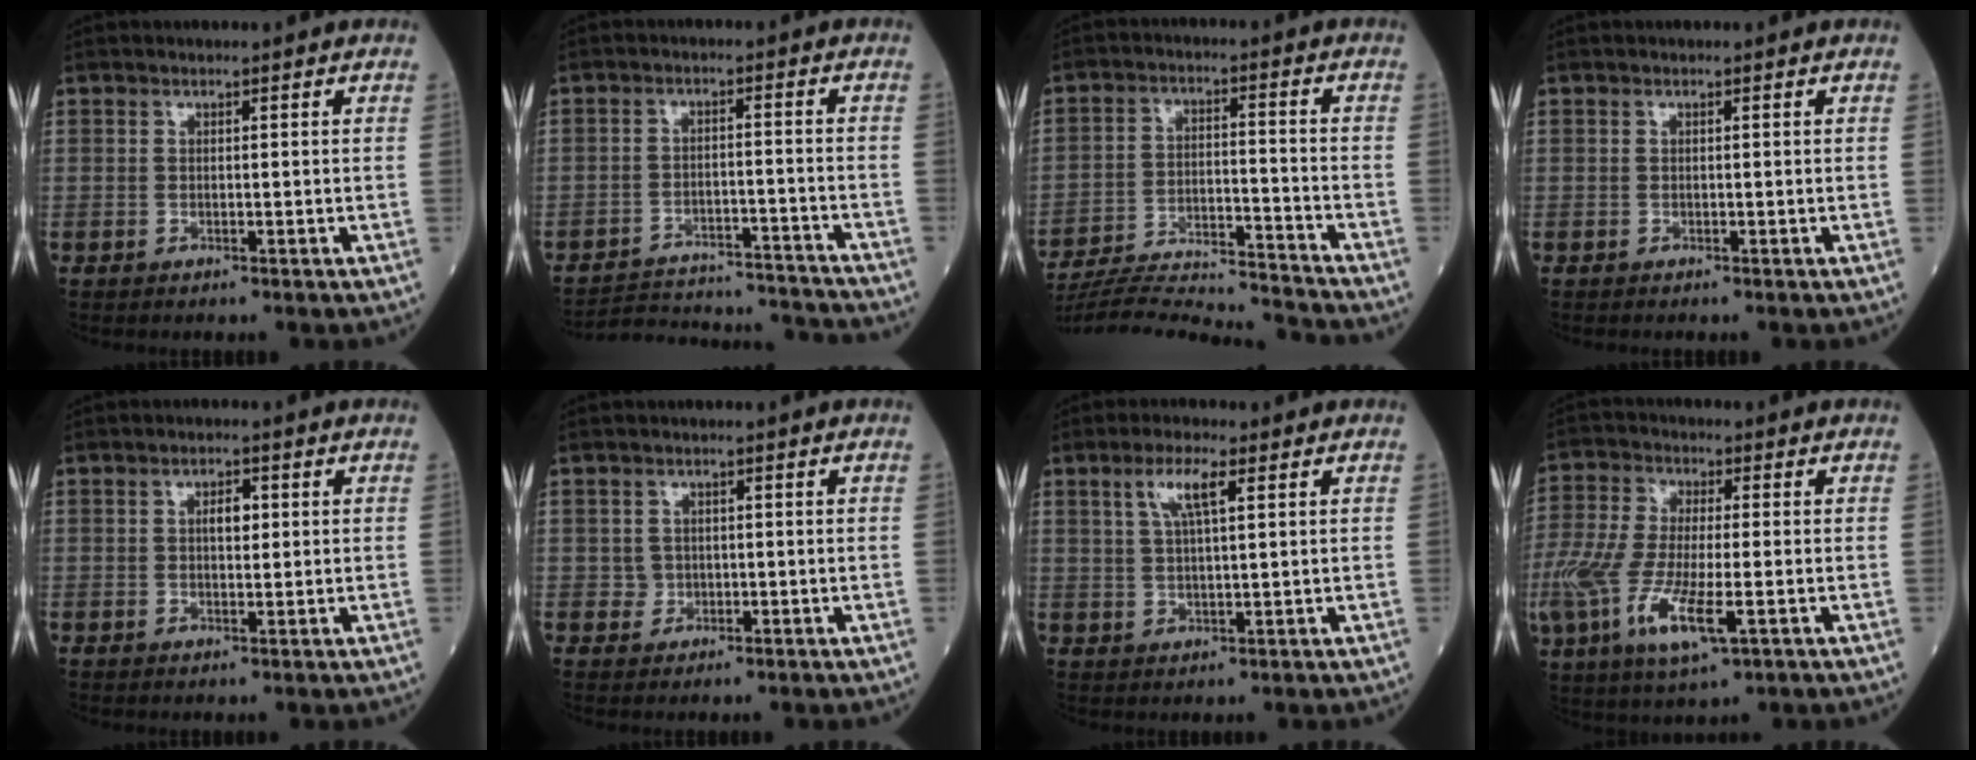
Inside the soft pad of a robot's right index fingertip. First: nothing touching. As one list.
[{"total": 16.5, "force": [-16.2, 1.0, 2.7], "torque": [-0.048, 0.006, -0.222]}, {"total": 19.2, "force": [-18.5, -0.6, 5.0], "torque": [-0.100, -0.013, -0.287]}, {"total": 0.0}, {"total": 2.5, "force": [0.5, 1.1, 2.2], "torque": [-0.034, 0.002, 0.007]}, {"total": 1.6, "force": [-0.2, 1.6, 0.2], "torque": [-0.001, 0.005, -0.001]}, {"total": 5.1, "force": [2.3, 0.7, 4.5], "torque": [-0.093, 0.008, 0.046]}, {"total": 16.6, "force": [-5.5, 4.9, 14.9], "torque": [-0.358, -0.041, -0.101]}]